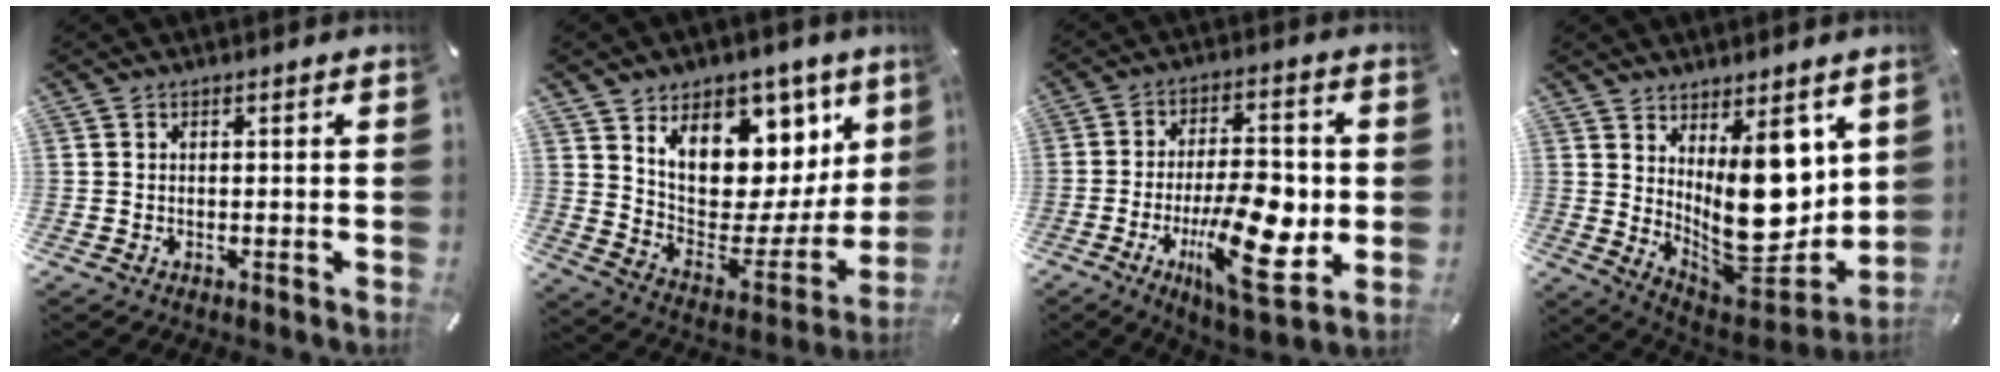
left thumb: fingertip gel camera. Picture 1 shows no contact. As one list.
[{"total": 14.3, "force": [7.2, 10.0, 7.3], "torque": [-0.092, -0.084, 0.125]}, {"total": 19.6, "force": [-4.8, 8.5, 17.0], "torque": [-0.275, -0.003, -0.069]}, {"total": 18.8, "force": [4.7, 11.2, 14.4], "torque": [-0.179, -0.073, 0.098]}]